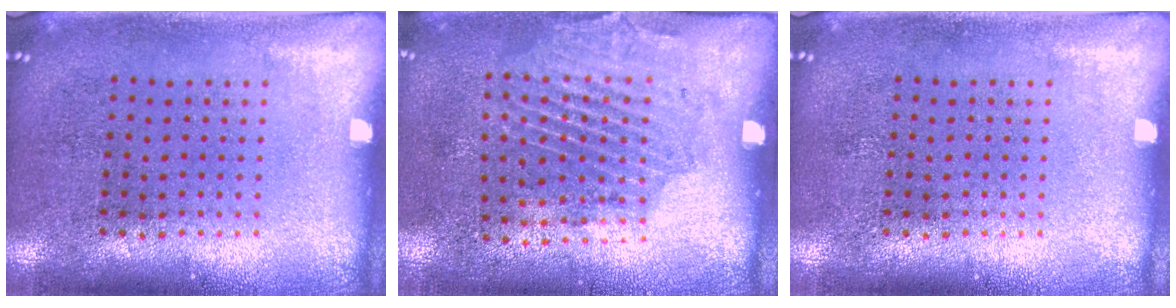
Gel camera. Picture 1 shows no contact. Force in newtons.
{"total": 1.8, "press": 1.1, "slide": 1.4}
{"total": 0.0}